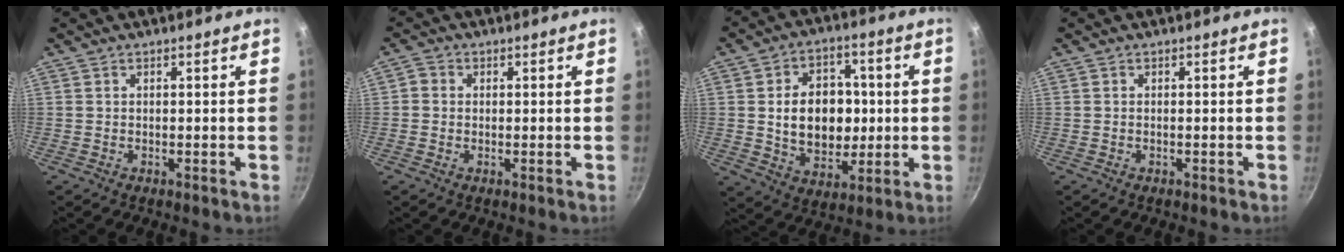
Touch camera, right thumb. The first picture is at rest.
{"total": 1.9, "force": [0.0, 1.8, 0.7], "torque": [-0.011, 0.001, -0.008]}
{"total": 14.8, "force": [0.7, 11.1, 9.8], "torque": [-0.109, 0.008, 0.019]}
{"total": 0.0}